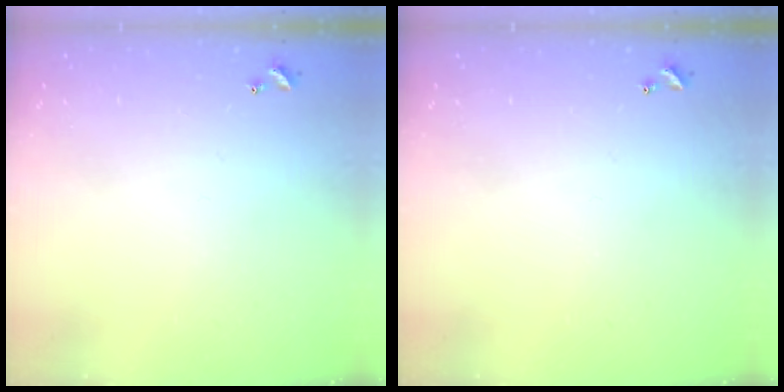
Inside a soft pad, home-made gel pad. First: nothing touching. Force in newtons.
{"total": 0.0}